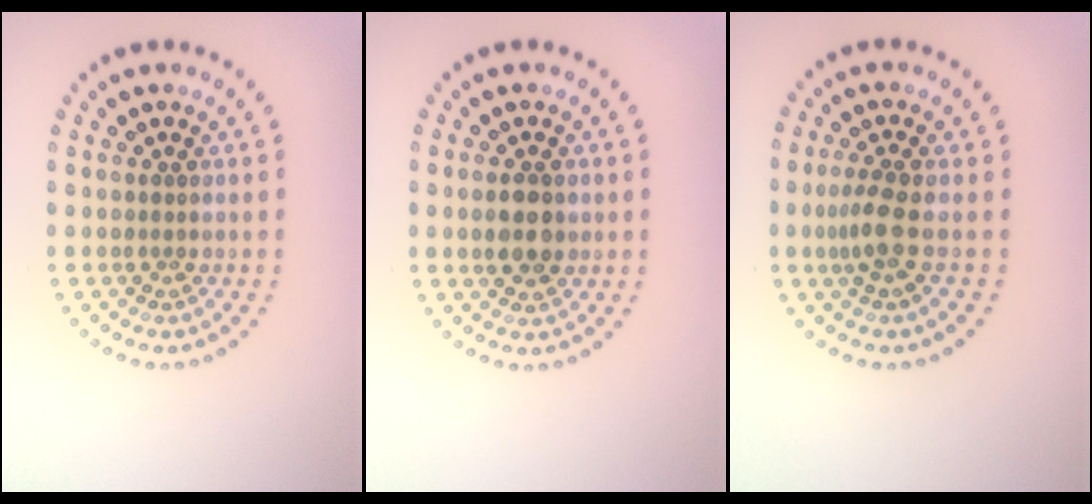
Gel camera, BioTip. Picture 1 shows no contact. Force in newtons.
{"total": 2.6, "press": 2.6, "slide": 0.2}
{"total": 2.2, "press": 1.7, "slide": 1.4}